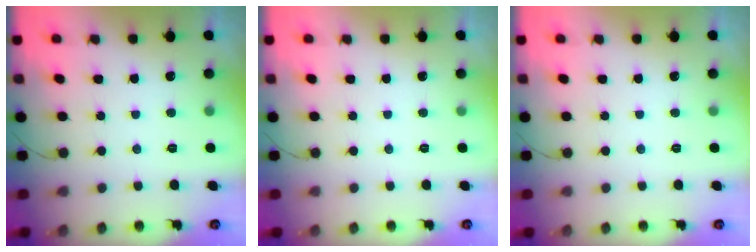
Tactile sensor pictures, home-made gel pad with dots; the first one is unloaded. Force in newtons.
{"total": 0.0}
{"total": 0.0}